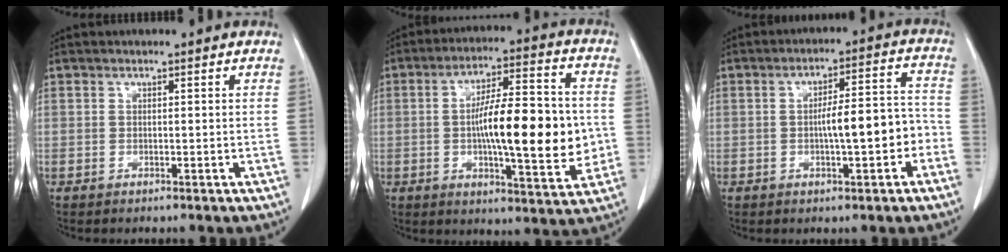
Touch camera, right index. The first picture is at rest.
{"total": 17.3, "force": [-1.2, 3.8, 16.8], "torque": [-0.267, 0.011, -0.017]}
{"total": 8.2, "force": [-2.0, 1.9, 7.7], "torque": [-0.122, 0.028, -0.026]}